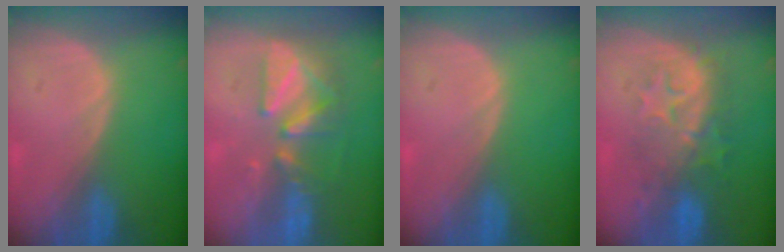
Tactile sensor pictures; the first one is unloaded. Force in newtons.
{"total": 8.8, "press": 7.8, "slide": 4.1}
{"total": 0.0}
{"total": 8.2, "press": 8.2, "slide": 0.8}